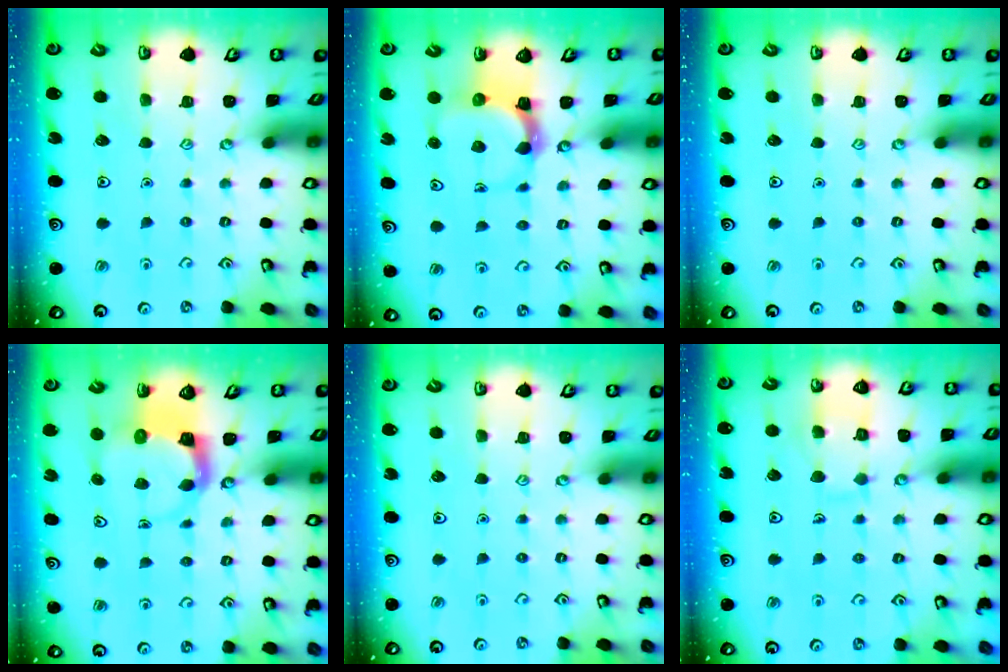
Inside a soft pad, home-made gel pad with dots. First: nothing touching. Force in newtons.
{"total": 4.8, "press": 4.8, "slide": 0.6}
{"total": 0.0}
{"total": 3.8, "press": 3.7, "slide": 0.7}
{"total": 0.0}
{"total": 8.3, "press": 8.3, "slide": 0.8}